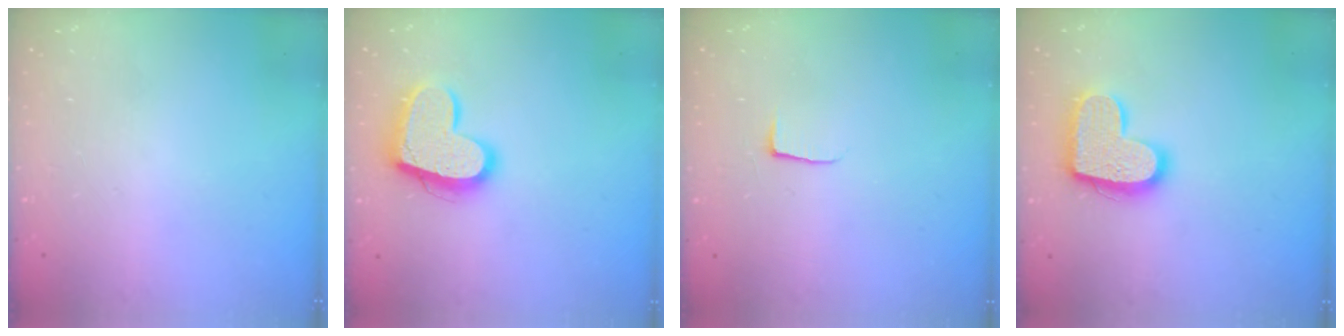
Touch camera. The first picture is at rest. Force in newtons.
{"total": 15.9, "press": 15.9, "slide": 0.9}
{"total": 3.9, "press": 3.9, "slide": 0.5}
{"total": 15.6, "press": 15.6, "slide": 0.8}